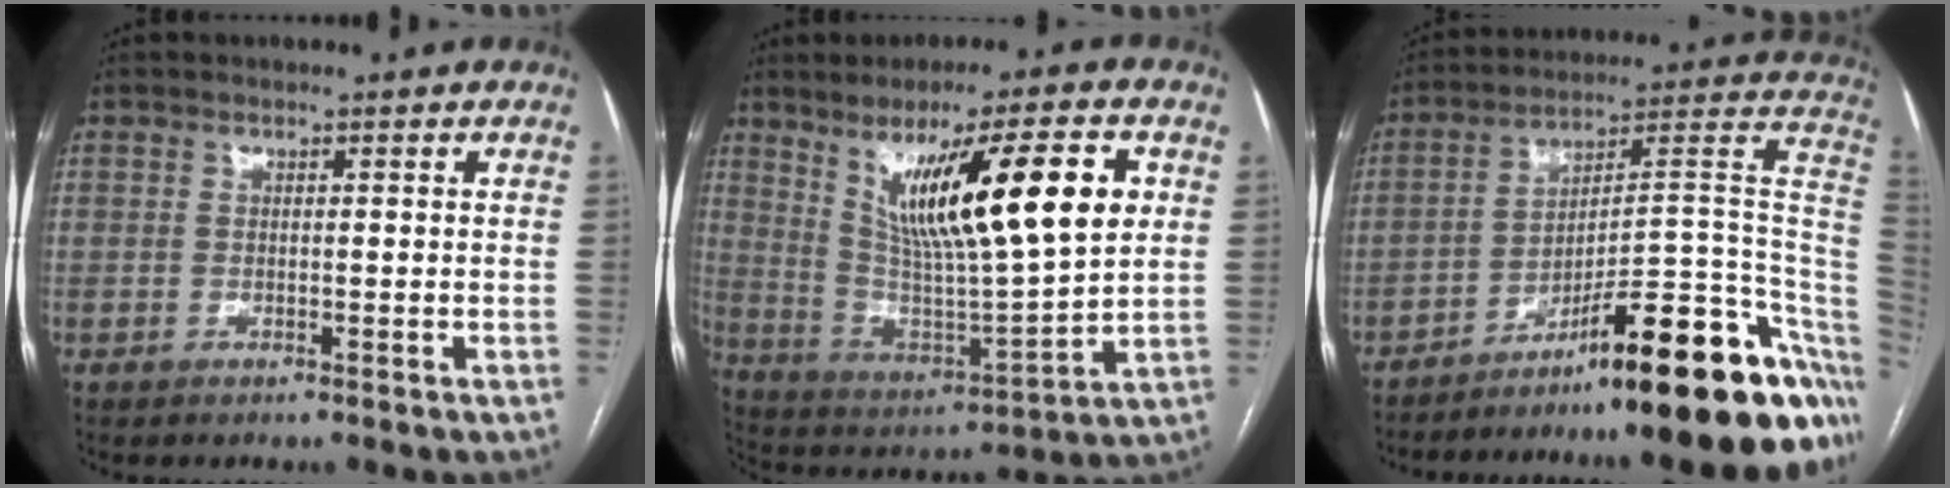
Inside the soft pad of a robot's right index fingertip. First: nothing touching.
{"total": 19.2, "force": [6.8, 1.8, 17.9], "torque": [-0.302, 0.001, 0.118]}
{"total": 24.5, "force": [-16.2, 2.3, 18.2], "torque": [-0.139, 0.049, -0.236]}